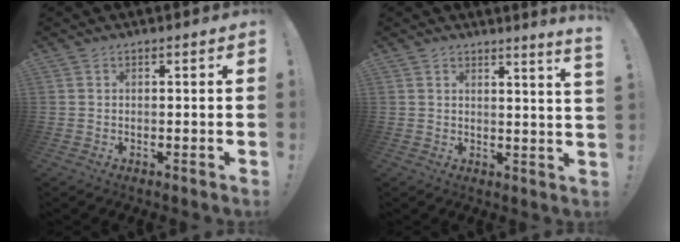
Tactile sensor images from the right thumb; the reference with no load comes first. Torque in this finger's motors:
{"motor_torque": [-0.06, -0.06, 0.01, 0.02, 0.01]}